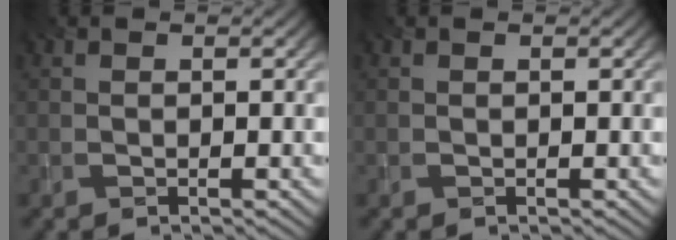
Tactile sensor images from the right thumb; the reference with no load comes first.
{"total": 0.0}